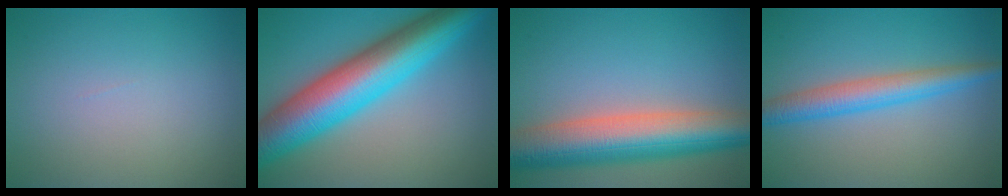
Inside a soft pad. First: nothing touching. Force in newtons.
{"total": 12.3, "press": 12.3, "slide": 0.2}
{"total": 10.2, "press": 10.2, "slide": 0.6}
{"total": 4.2, "press": 4.2, "slide": 0.1}